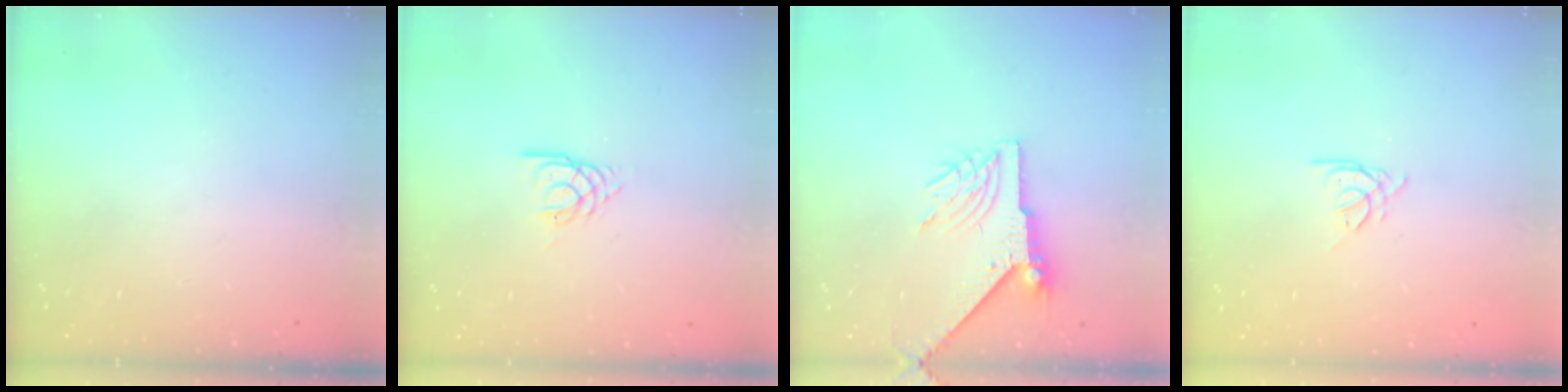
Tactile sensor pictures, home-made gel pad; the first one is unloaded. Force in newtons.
{"total": 2.9, "press": 2.8, "slide": 0.4}
{"total": 7.7, "press": 7.6, "slide": 0.9}
{"total": 1.9, "press": 1.9, "slide": 0.4}